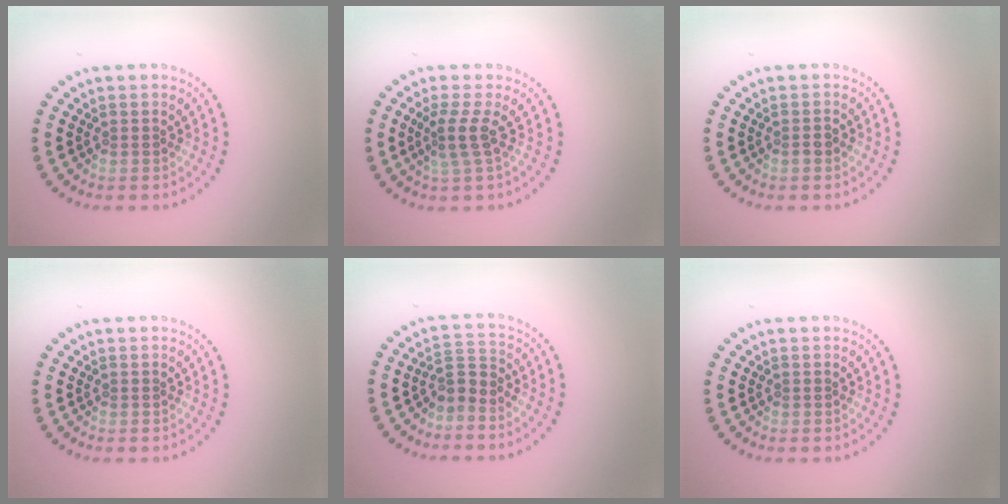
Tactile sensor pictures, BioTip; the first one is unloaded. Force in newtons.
{"total": 2.3, "press": 1.6, "slide": 1.7}
{"total": 0.8, "press": 0.7, "slide": 0.4}
{"total": 0.0}
{"total": 2.3, "press": 1.5, "slide": 1.7}
{"total": 0.0}